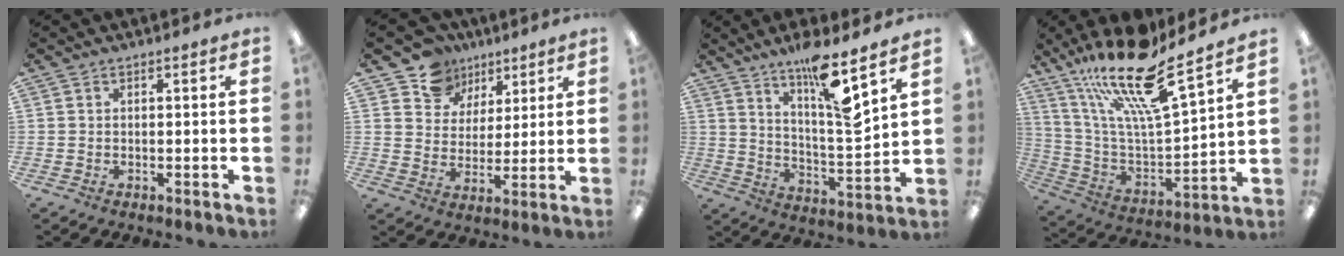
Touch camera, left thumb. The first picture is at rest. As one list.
[{"total": 10.5, "force": [7.3, 7.6, 0.9], "torque": [-0.036, -0.059, 0.141]}, {"total": 14.0, "force": [10.5, 1.3, 9.2], "torque": [-0.158, -0.071, 0.169]}, {"total": 21.7, "force": [16.4, 4.8, 13.4], "torque": [-0.250, -0.113, 0.273]}]